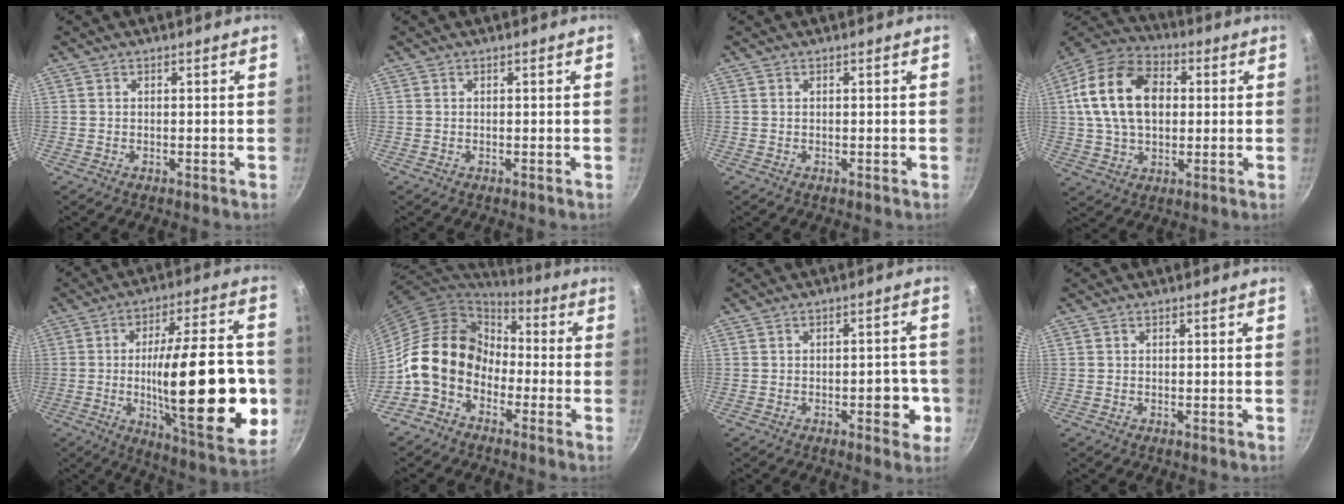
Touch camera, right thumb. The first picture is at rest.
{"total": 0.0}
{"total": 0.0}
{"total": 18.4, "force": [2.8, 12.4, 13.2], "torque": [-0.217, 0.022, 0.038]}
{"total": 29.1, "force": [-4.0, 8.7, 27.5], "torque": [-0.387, 0.000, -0.053]}
{"total": 13.3, "force": [-3.9, 10.3, 7.4], "torque": [-0.091, 0.050, -0.090]}
{"total": 6.4, "force": [-2.0, 3.1, 5.2], "torque": [-0.040, 0.018, -0.026]}
{"total": 0.0}